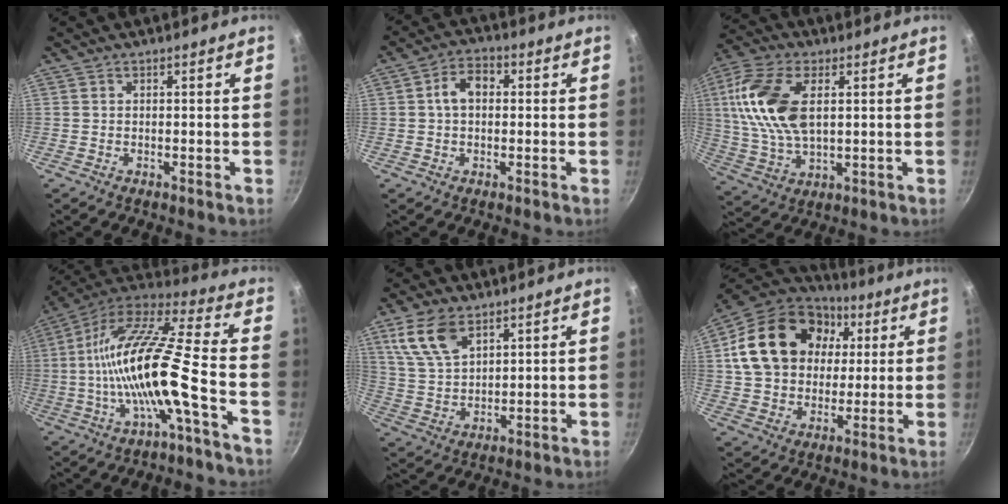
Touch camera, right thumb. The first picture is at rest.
{"total": 5.9, "force": [0.6, 4.1, 4.2], "torque": [-0.054, 0.018, 0.001]}
{"total": 15.9, "force": [3.4, 8.7, 12.9], "torque": [-0.249, -0.002, 0.063]}
{"total": 19.3, "force": [-5.1, 3.0, 18.4], "torque": [-0.327, 0.034, -0.108]}
{"total": 10.3, "force": [5.7, 5.5, 6.6], "torque": [-0.120, -0.017, 0.121]}
{"total": 23.6, "force": [5.6, 18.0, 14.2], "torque": [-0.232, 0.018, 0.093]}